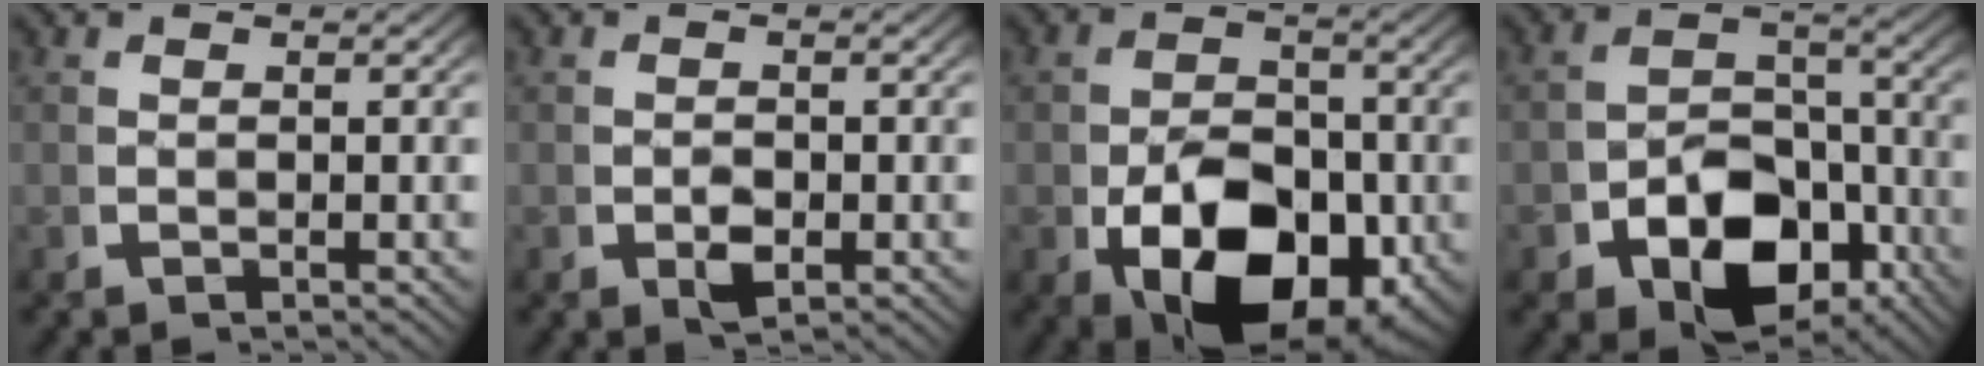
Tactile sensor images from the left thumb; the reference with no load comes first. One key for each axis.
{"total": 2.0, "fx": -0.5, "fy": 1.5, "fz": 1.3, "tx": -0.021, "ty": -0.012, "tz": -0.004}
{"total": 14.9, "fx": -3.6, "fy": 9.9, "fz": 10.6, "tx": -0.187, "ty": -0.070, "tz": -0.024}
{"total": 10.2, "fx": -3.6, "fy": 7.1, "fz": 6.4, "tx": -0.109, "ty": -0.048, "tz": -0.038}